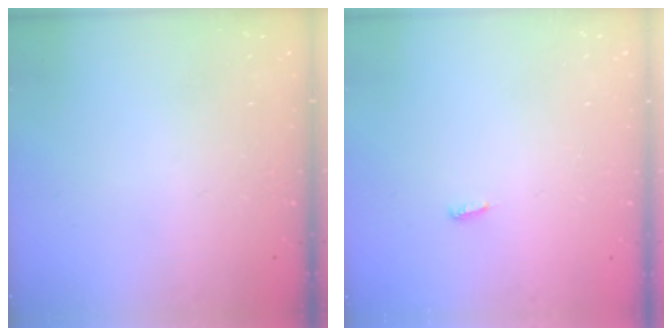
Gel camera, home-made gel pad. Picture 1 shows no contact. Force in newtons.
{"total": 3.6, "press": 3.4, "slide": 1.0}